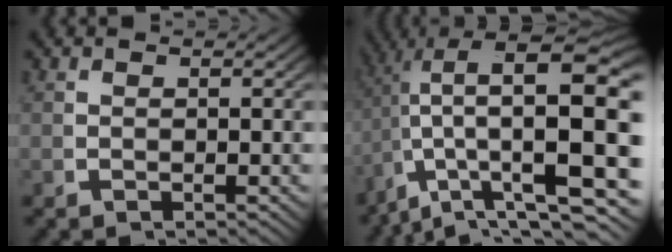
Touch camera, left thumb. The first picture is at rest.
{"total": 11.5, "force": [1.1, 4.6, 10.5], "torque": [-0.171, -0.001, 0.030]}